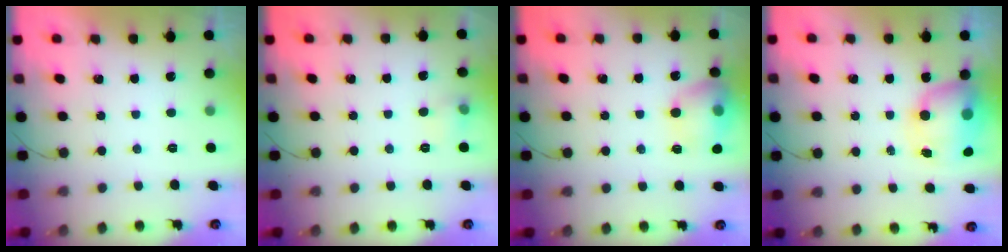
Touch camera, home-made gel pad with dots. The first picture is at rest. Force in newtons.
{"total": 5.5, "press": 5.4, "slide": 1.2}
{"total": 13.8, "press": 13.7, "slide": 2.0}
{"total": 10.6, "press": 10.3, "slide": 2.7}